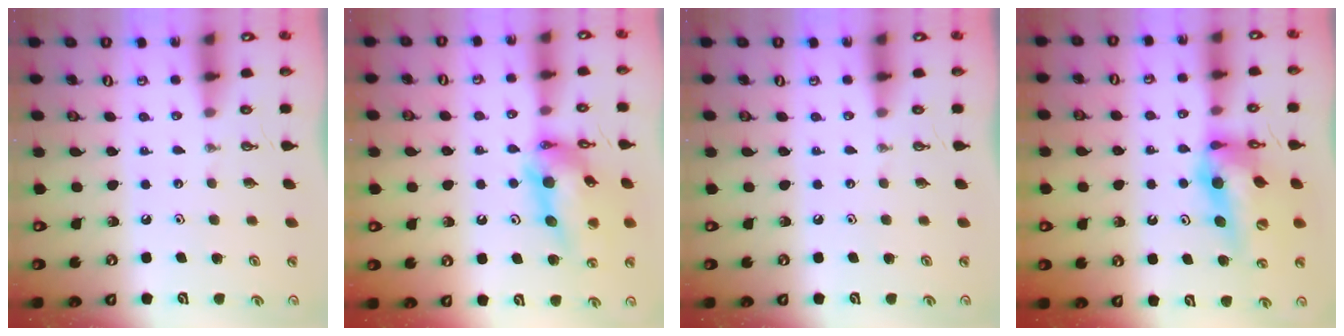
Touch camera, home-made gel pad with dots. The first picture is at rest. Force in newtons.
{"total": 16.4, "press": 16.3, "slide": 1.3}
{"total": 0.0}
{"total": 14.7, "press": 13.8, "slide": 5.0}